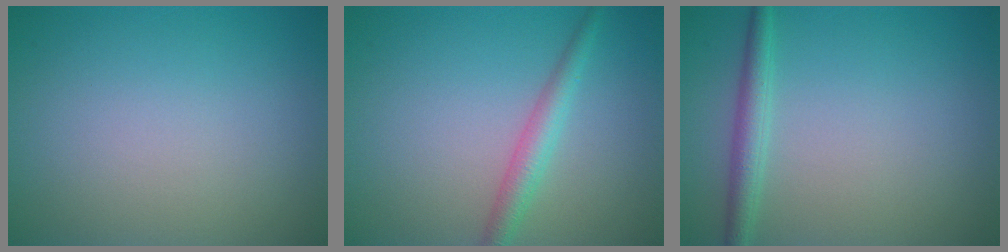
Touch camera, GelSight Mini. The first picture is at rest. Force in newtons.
{"total": 2.5, "press": 2.5, "slide": 0.0}
{"total": 2.2, "press": 2.2, "slide": 0.1}